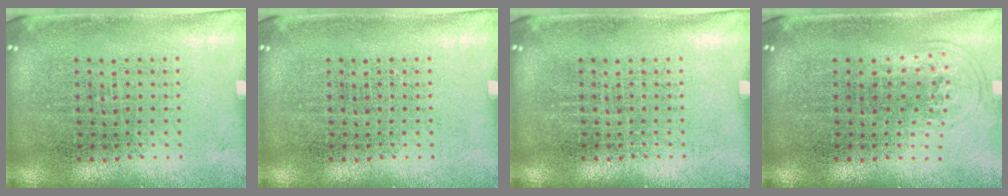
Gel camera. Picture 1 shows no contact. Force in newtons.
{"total": 0.0}
{"total": 0.0}
{"total": 0.8, "press": 0.5, "slide": 0.7}